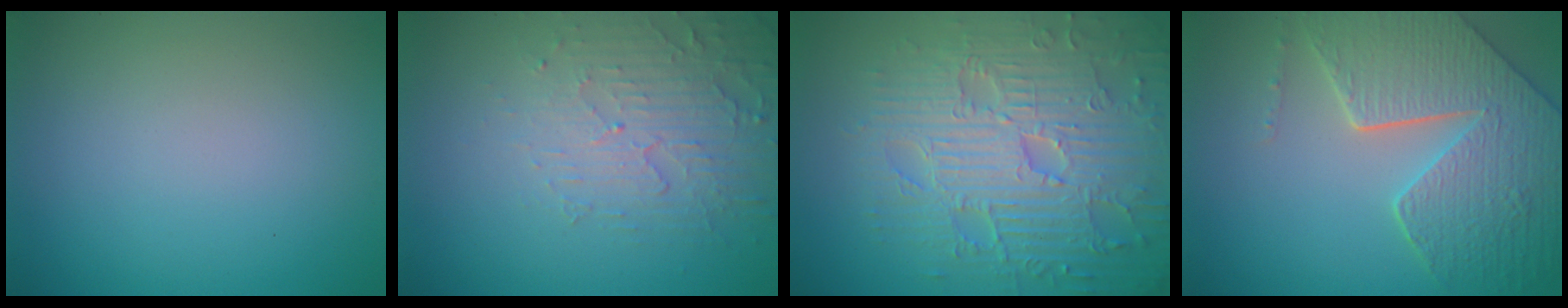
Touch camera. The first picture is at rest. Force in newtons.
{"total": 5.0, "press": 3.3, "slide": 3.8}
{"total": 9.4, "press": 6.8, "slide": 6.5}
{"total": 8.3, "press": 6.1, "slide": 5.7}